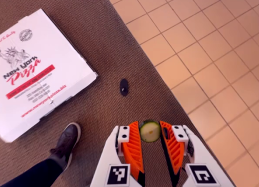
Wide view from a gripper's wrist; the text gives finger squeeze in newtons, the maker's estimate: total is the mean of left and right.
{"total": 6.1, "left": 5.8, "right": 6.4}